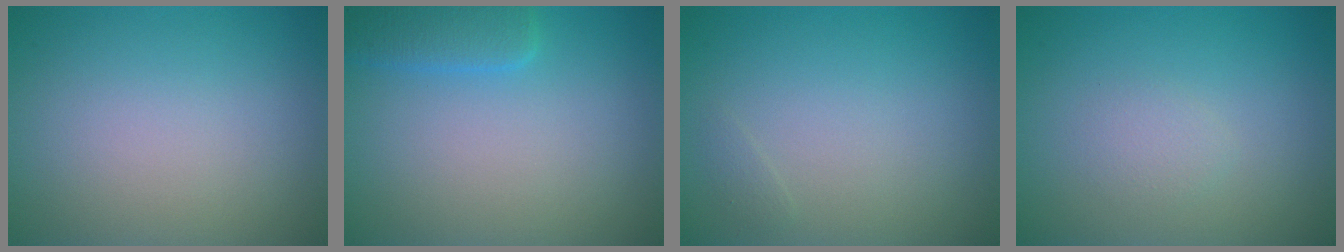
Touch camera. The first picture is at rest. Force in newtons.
{"total": 2.5, "press": 2.5, "slide": 0.3}
{"total": 0.5, "press": 0.5, "slide": 0.1}
{"total": 1.1, "press": 1.1, "slide": 0.0}